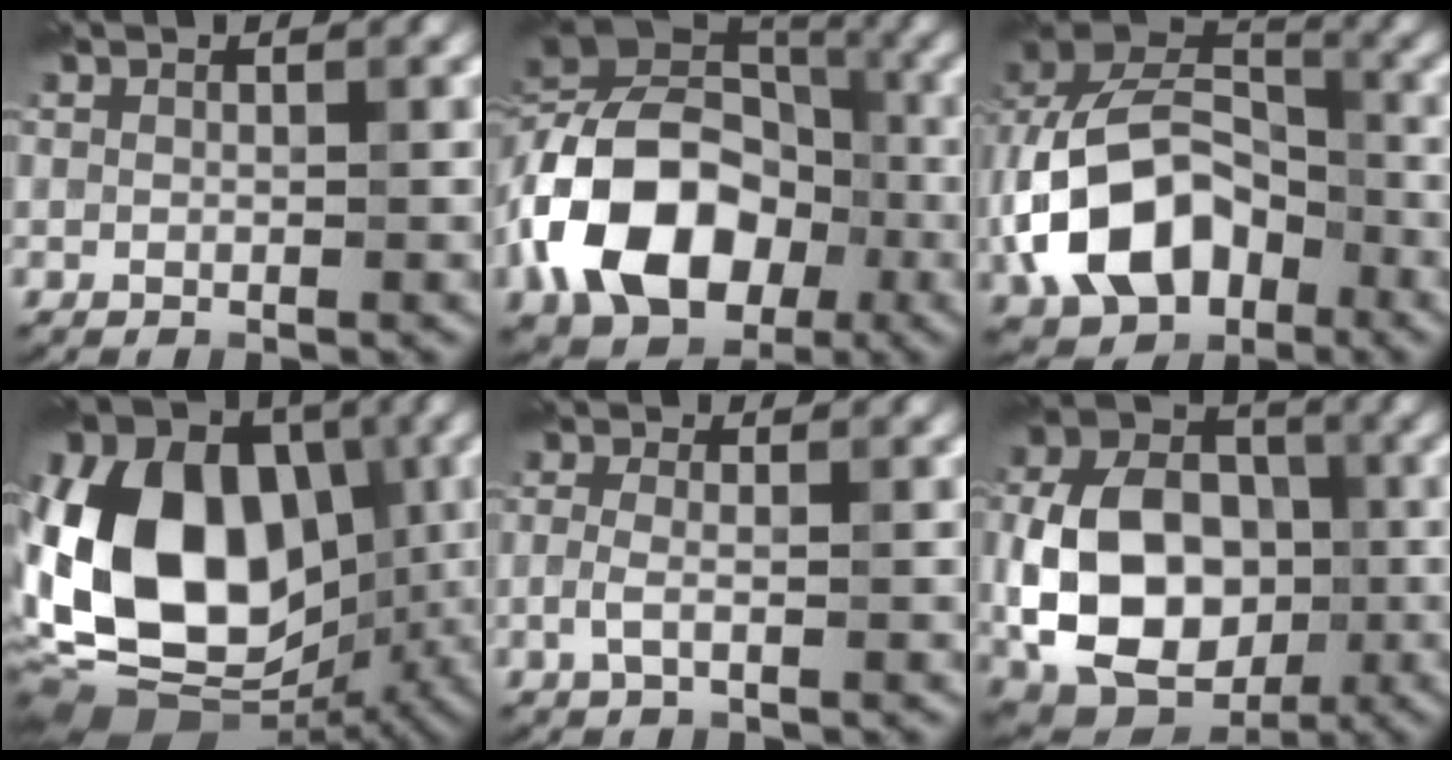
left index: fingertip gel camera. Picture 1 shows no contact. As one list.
[{"total": 14.3, "force": [-4.5, 10.1, 9.1], "torque": [-0.184, 0.006, -0.097]}, {"total": 12.0, "force": [-4.5, 7.8, 7.9], "torque": [-0.165, 0.009, -0.093]}, {"total": 18.3, "force": [-0.9, 12.8, 13.0], "torque": [-0.241, 0.010, -0.015]}, {"total": 1.4, "force": [-0.6, 0.3, 1.2], "torque": [-0.037, 0.004, -0.015]}, {"total": 11.5, "force": [-2.6, 8.1, 7.7], "torque": [-0.146, 0.000, -0.050]}]